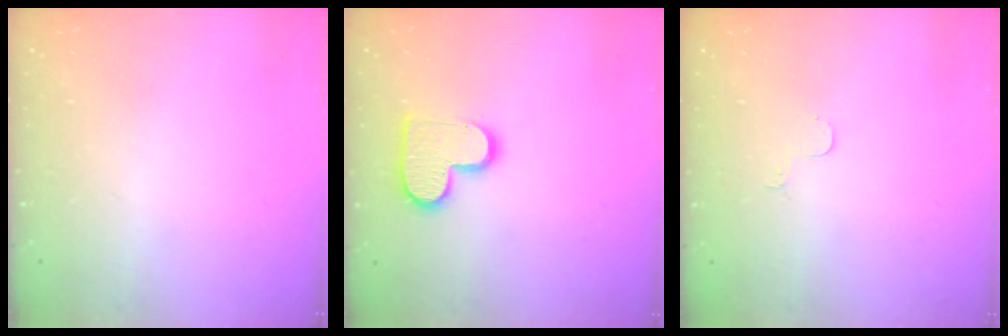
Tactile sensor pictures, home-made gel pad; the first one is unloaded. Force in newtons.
{"total": 13.1, "press": 13.1, "slide": 0.8}
{"total": 3.2, "press": 3.2, "slide": 0.4}